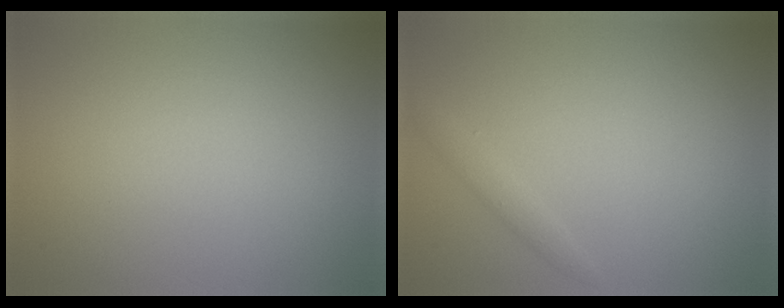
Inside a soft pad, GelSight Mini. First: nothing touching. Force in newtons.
{"total": 1.1, "press": 1.1, "slide": 0.1}